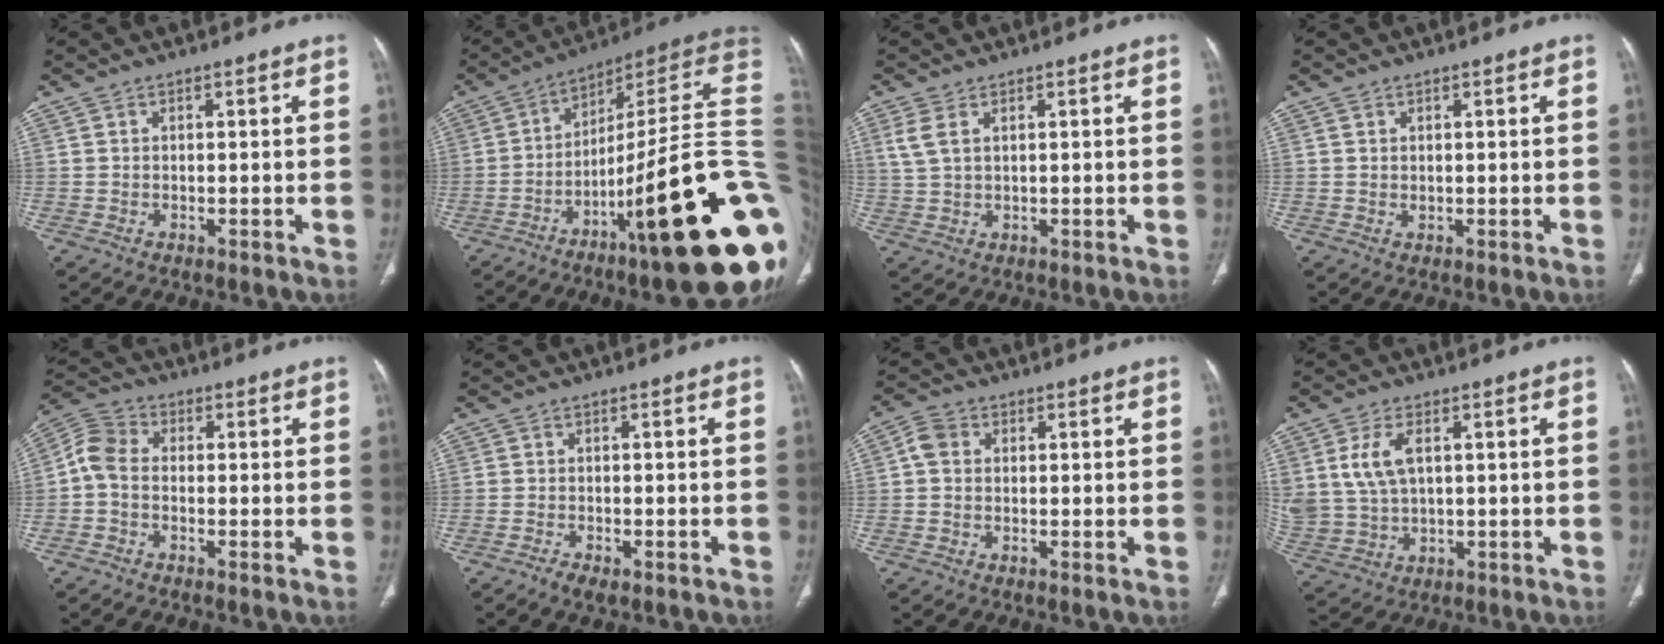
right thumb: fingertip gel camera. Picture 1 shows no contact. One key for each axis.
{"total": 29.2, "fx": -7.7, "fy": 4.7, "fz": 27.7, "tx": -0.305, "ty": 0.051, "tz": -0.118}
{"total": 3.7, "fx": 1.6, "fy": 2.0, "fz": 2.7, "tx": -0.069, "ty": 0.004, "tz": 0.039}
{"total": 0.8, "fx": 0.5, "fy": 0.6, "fz": 0.4, "tx": -0.005, "ty": -0.004, "tz": 0.010}
{"total": 5.5, "fx": -0.8, "fy": 3.8, "fz": 3.9, "tx": -0.074, "ty": 0.017, "tz": -0.034}
{"total": 2.5, "fx": -1.7, "fy": 1.0, "fz": 1.5, "tx": -0.029, "ty": 0.005, "tz": -0.027}
{"total": 3.4, "fx": 0.4, "fy": 2.8, "fz": 1.9, "tx": -0.032, "ty": 0.010, "tz": 0.002}
{"total": 8.7, "fx": 2.3, "fy": 5.4, "fz": 6.4, "tx": -0.137, "ty": -0.003, "tz": 0.056}